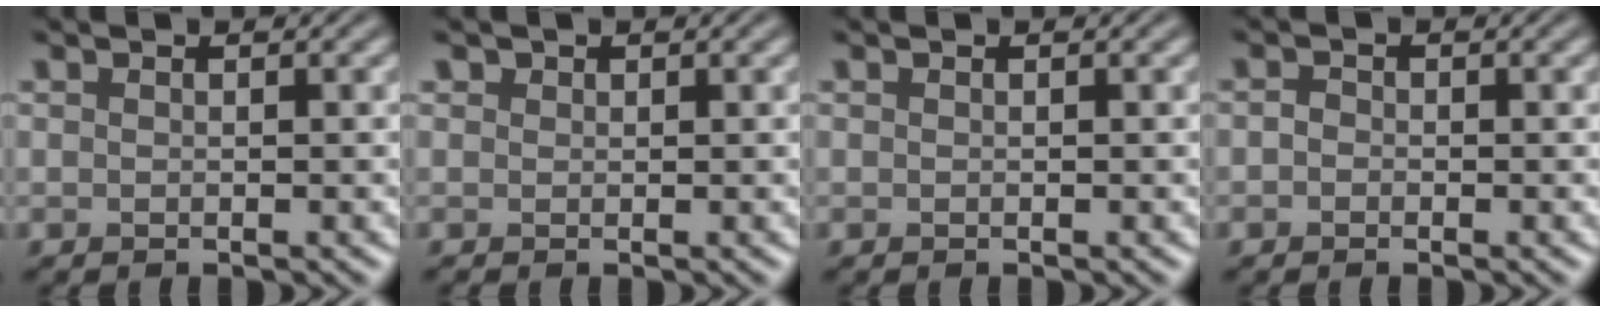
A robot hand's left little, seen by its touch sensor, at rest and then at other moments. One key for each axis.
{"total": 0.9, "fx": 0.5, "fy": 0.7, "fz": 0.2, "tx": -0.006, "ty": -0.007, "tz": 0.011}
{"total": 0.0}
{"total": 1.1, "fx": -0.3, "fy": 0.9, "fz": 0.5, "tx": -0.005, "ty": 0.004, "tz": -0.016}